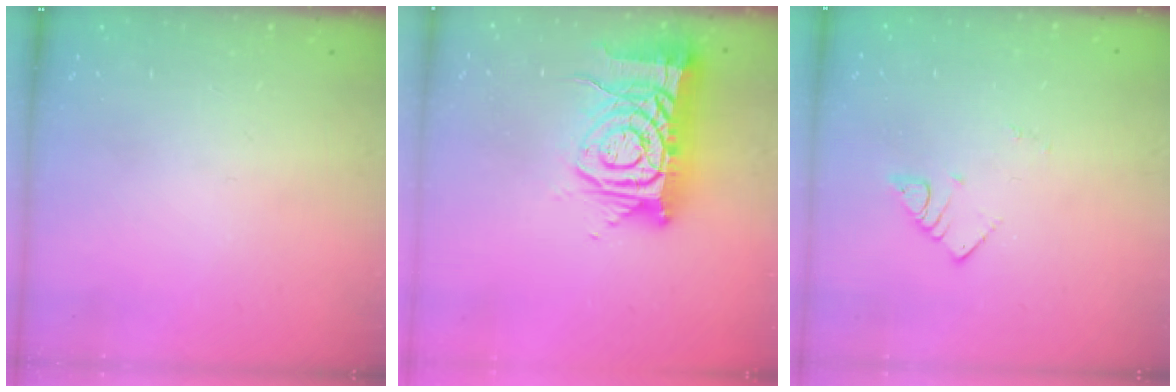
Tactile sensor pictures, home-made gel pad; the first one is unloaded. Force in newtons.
{"total": 17.8, "press": 17.7, "slide": 2.0}
{"total": 2.4, "press": 2.4, "slide": 0.1}